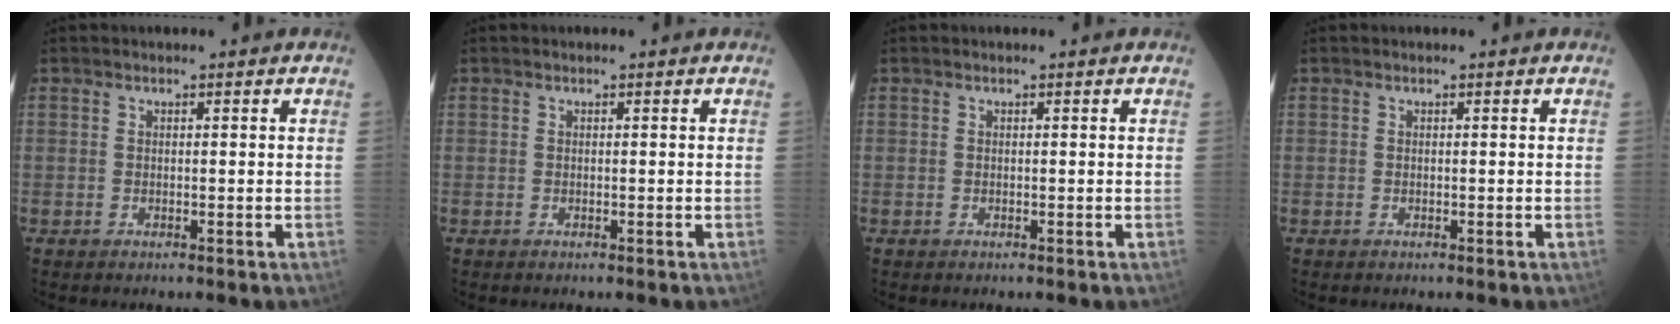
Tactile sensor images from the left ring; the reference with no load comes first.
{"total": 0.0}
{"total": 0.0}
{"total": 0.0}